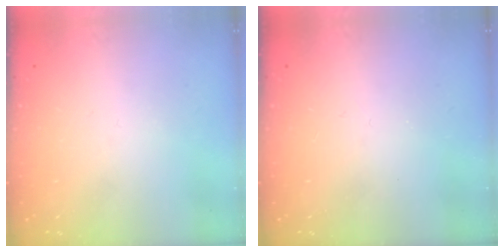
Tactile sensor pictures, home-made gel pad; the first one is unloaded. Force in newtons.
{"total": 3.6, "press": 3.5, "slide": 0.4}